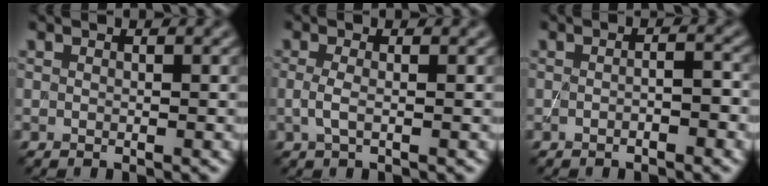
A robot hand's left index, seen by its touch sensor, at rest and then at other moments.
{"total": 1.3, "force": [-0.1, 0.4, 1.2], "torque": [-0.033, -0.003, -0.004]}
{"total": 1.8, "force": [-0.7, 0.6, 1.6], "torque": [-0.009, 0.008, -0.015]}